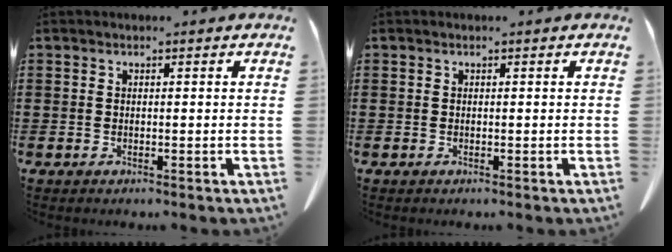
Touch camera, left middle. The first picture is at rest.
{"total": 0.0}